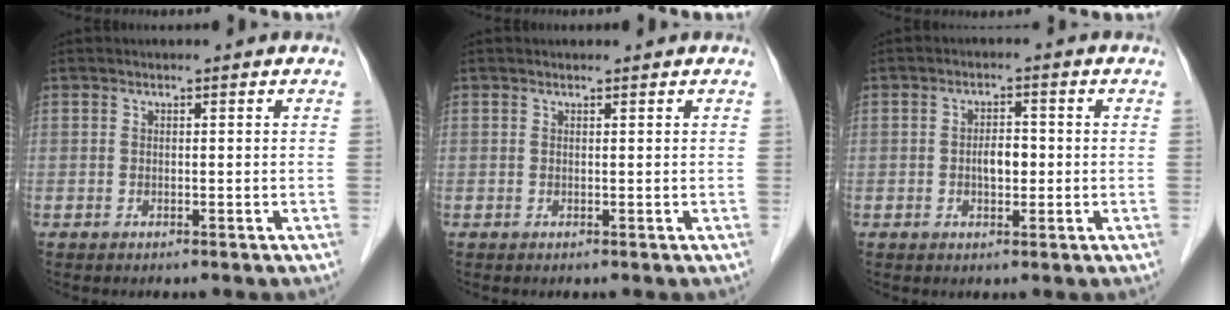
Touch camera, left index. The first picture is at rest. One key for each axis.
{"total": 0.6, "fx": 0.6, "fy": 0.0, "fz": 0.1, "tx": -0.006, "ty": 0.005, "tz": 0.011}
{"total": 3.0, "fx": -0.3, "fy": 1.5, "fz": 2.5, "tx": -0.043, "ty": 0.004, "tz": -0.005}